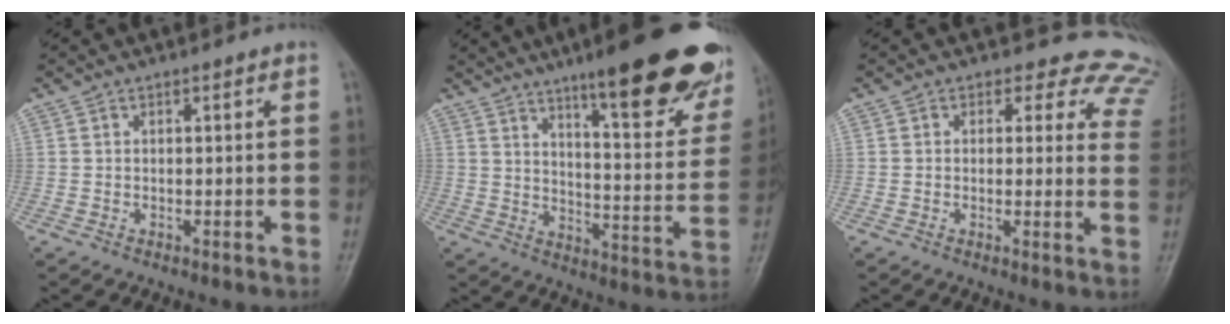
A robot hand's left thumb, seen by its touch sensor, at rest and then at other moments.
{"total": 25.0, "force": [16.3, 5.4, 18.2], "torque": [-0.211, -0.072, 0.225]}
{"total": 12.0, "force": [9.8, 6.4, 2.8], "torque": [0.024, -0.045, 0.068]}